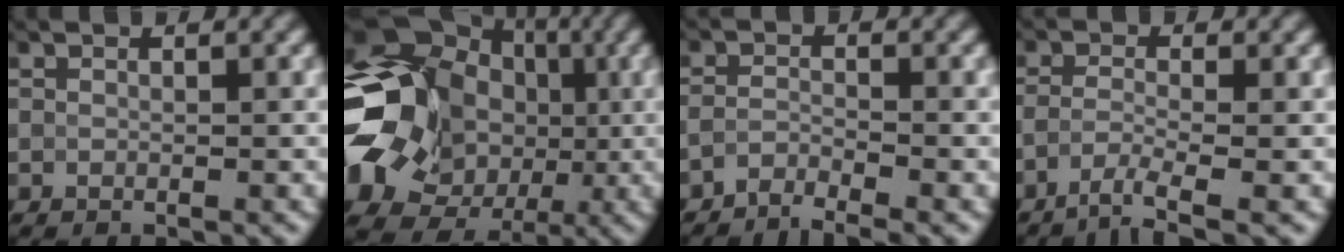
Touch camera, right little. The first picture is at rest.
{"total": 18.1, "force": [-2.8, 16.3, 7.3], "torque": [-0.153, 0.000, -0.071]}
{"total": 2.7, "force": [-2.6, 0.1, 0.6], "torque": [-0.009, -0.003, -0.051]}
{"total": 2.8, "force": [-2.2, 0.1, 1.7], "torque": [-0.025, 0.003, -0.051]}